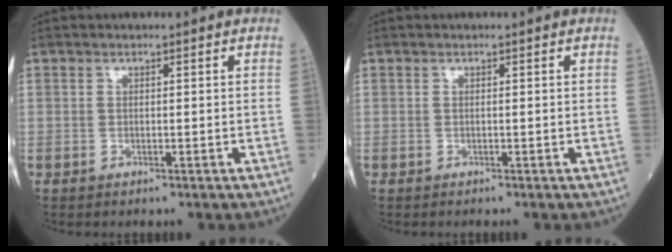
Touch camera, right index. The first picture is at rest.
{"total": 0.0}